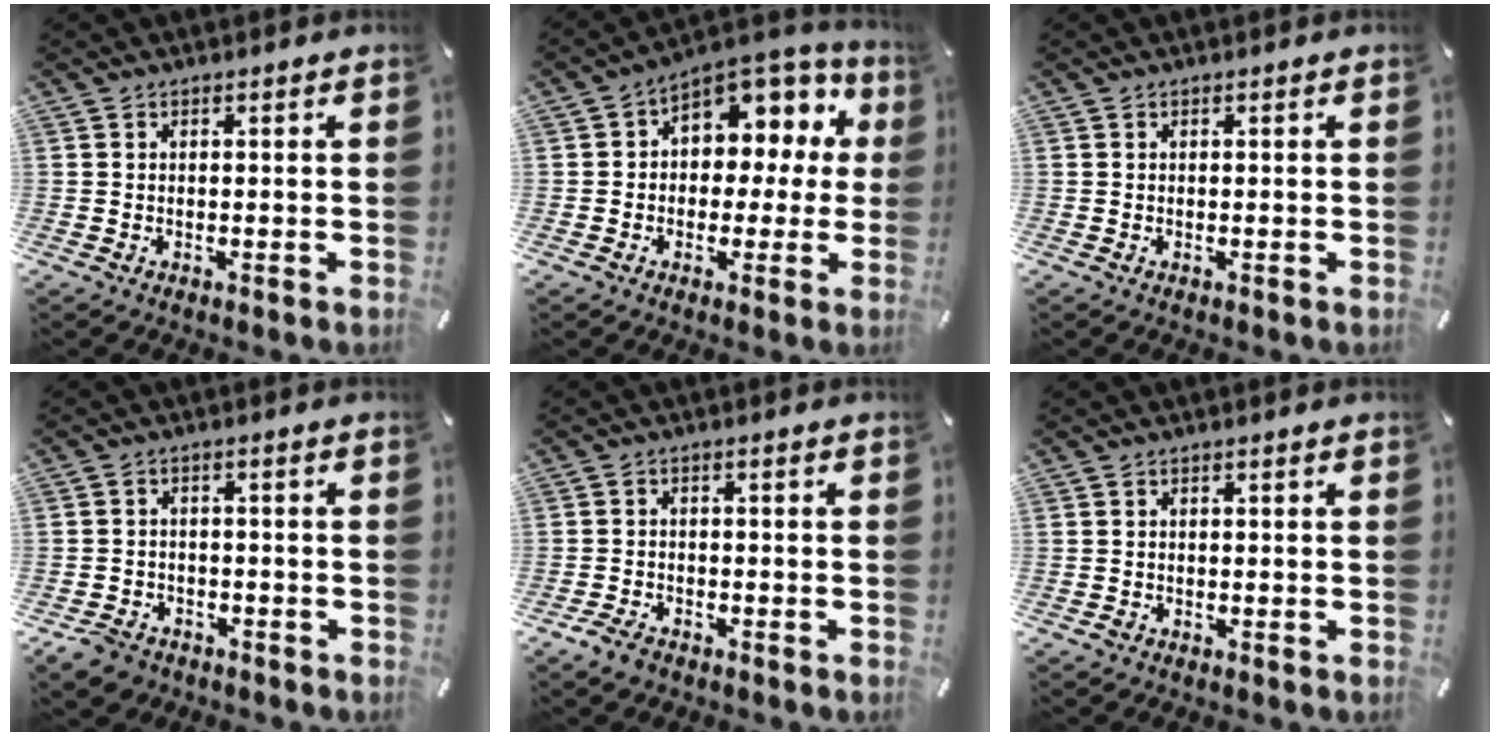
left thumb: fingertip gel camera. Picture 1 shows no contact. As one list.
[{"total": 8.4, "force": [2.7, 6.9, 3.9], "torque": [-0.055, -0.027, 0.051]}, {"total": 0.0}, {"total": 4.6, "force": [-3.5, 2.8, 0.9], "torque": [-0.024, 0.018, -0.069]}, {"total": 3.2, "force": [-2.4, 1.8, 1.2], "torque": [-0.032, 0.010, -0.050]}, {"total": 0.6, "force": [-0.4, 0.4, 0.1], "torque": [-0.002, 0.002, -0.010]}]